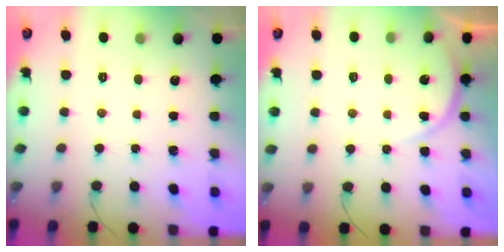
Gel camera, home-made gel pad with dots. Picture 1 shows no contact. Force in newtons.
{"total": 6.3, "press": 6.2, "slide": 0.8}